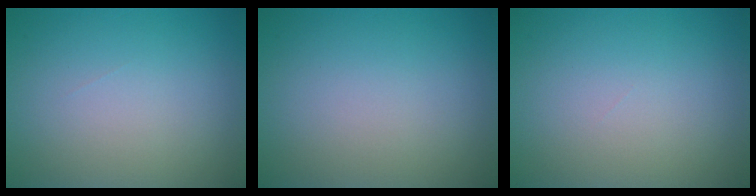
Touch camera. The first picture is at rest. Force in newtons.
{"total": 0.0}
{"total": 0.0}